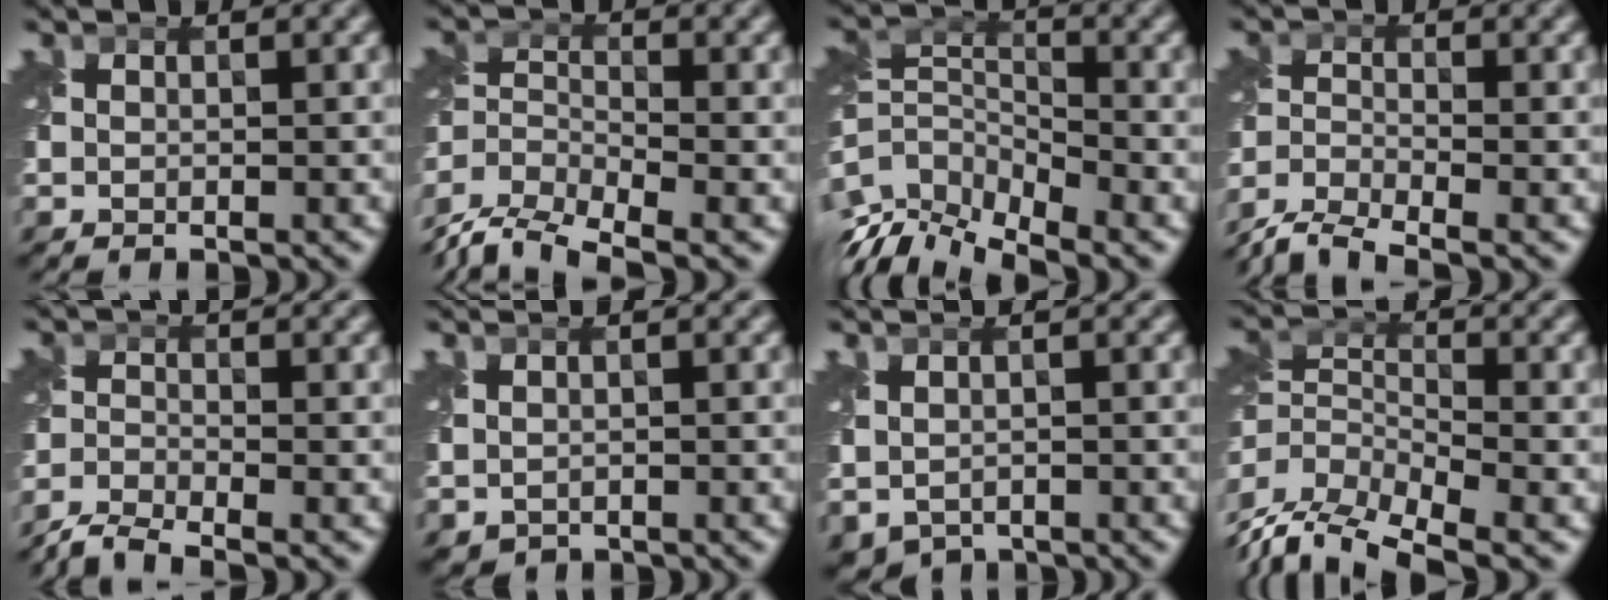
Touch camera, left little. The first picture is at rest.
{"total": 8.6, "force": [-7.0, 2.9, 4.0], "torque": [-0.076, -0.016, -0.136]}
{"total": 8.7, "force": [-5.5, 4.2, 5.2], "torque": [-0.104, -0.007, -0.111]}
{"total": 5.5, "force": [-4.7, 1.3, 2.4], "torque": [-0.051, -0.011, -0.101]}
{"total": 4.0, "force": [-3.7, 0.6, 1.5], "torque": [-0.031, -0.011, -0.084]}
{"total": 1.1, "force": [0.0, 1.0, 0.5], "torque": [-0.015, -0.007, 0.006]}
{"total": 2.7, "force": [-0.9, 2.0, 1.6], "torque": [-0.037, -0.014, -0.012]}
{"total": 7.8, "force": [-3.9, 3.6, 5.7], "torque": [-0.105, -0.008, -0.086]}